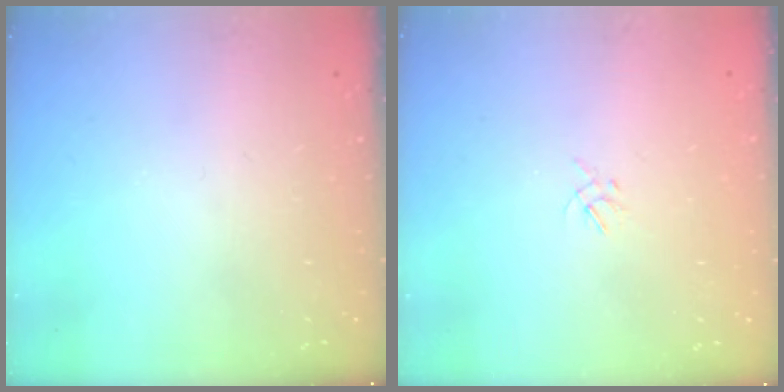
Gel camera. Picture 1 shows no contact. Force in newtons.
{"total": 1.1, "press": 1.0, "slide": 0.4}